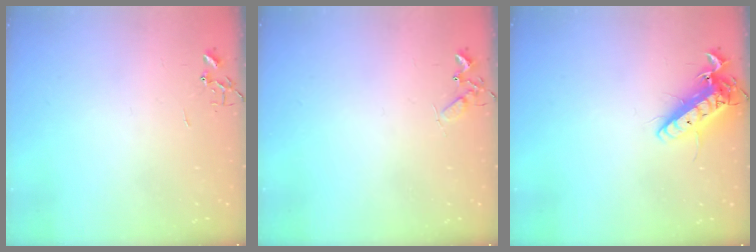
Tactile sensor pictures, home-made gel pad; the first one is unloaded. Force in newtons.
{"total": 4.6, "press": 4.6, "slide": 0.6}
{"total": 15.0, "press": 14.8, "slide": 2.4}